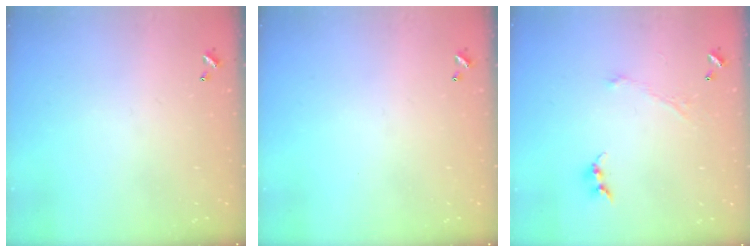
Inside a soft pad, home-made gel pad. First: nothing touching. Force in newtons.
{"total": 0.0}
{"total": 1.1, "press": 1.0, "slide": 0.6}